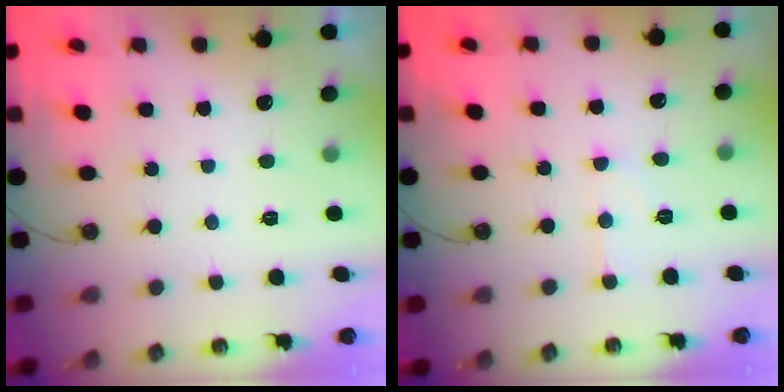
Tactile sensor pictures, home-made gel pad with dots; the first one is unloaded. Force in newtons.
{"total": 6.7, "press": 6.7, "slide": 0.4}